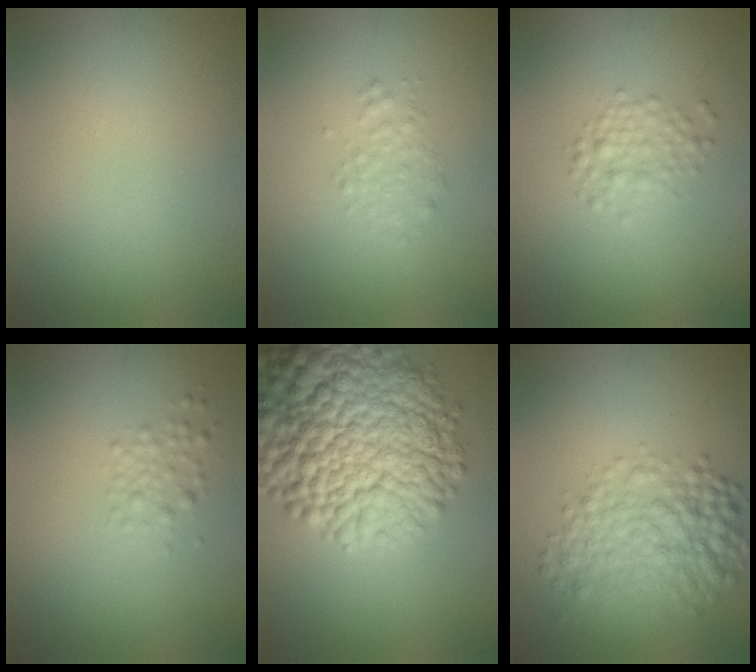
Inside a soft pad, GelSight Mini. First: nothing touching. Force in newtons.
{"total": 1.5, "press": 1.5, "slide": 0.0}
{"total": 2.0, "press": 2.0, "slide": 0.0}
{"total": 1.6, "press": 1.6, "slide": 0.0}
{"total": 14.0, "press": 14.0, "slide": 0.7}
{"total": 5.8, "press": 5.8, "slide": 0.1}